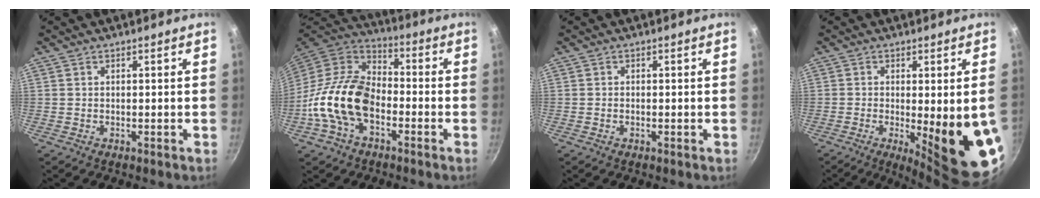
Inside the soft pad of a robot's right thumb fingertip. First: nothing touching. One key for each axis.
{"total": 18.0, "fx": -5.0, "fy": 11.5, "fz": 13.0, "tx": -0.215, "ty": 0.040, "tz": -0.113}
{"total": 0.6, "fx": -0.2, "fy": 0.4, "fz": 0.4, "tx": -0.006, "ty": 0.003, "tz": -0.005}
{"total": 14.6, "fx": -2.6, "fy": 3.3, "fz": 13.9, "tx": -0.168, "ty": -0.023, "tz": -0.023}